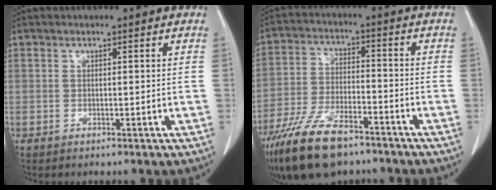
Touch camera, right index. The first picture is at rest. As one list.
[{"total": 13.7, "force": [-9.9, 4.5, 8.3], "torque": [-0.168, -0.019, -0.179]}]